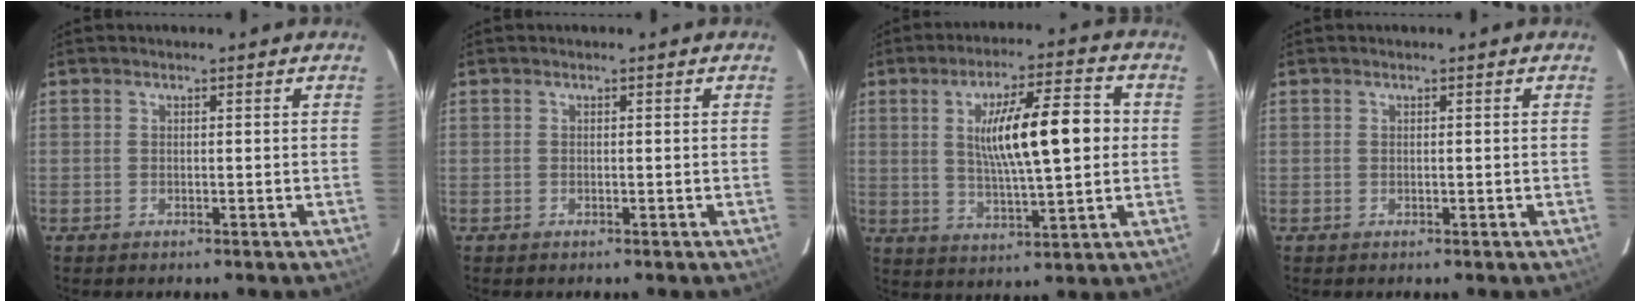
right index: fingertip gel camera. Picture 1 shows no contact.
{"total": 0.0}
{"total": 13.5, "force": [1.8, 2.2, 13.2], "torque": [-0.219, 0.014, 0.032]}
{"total": 0.0}